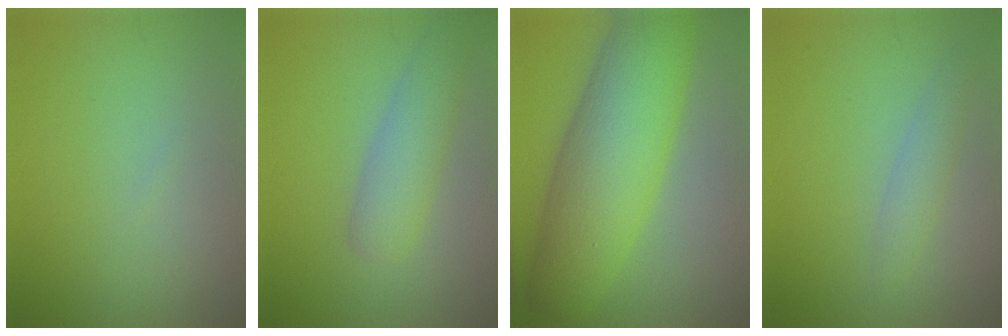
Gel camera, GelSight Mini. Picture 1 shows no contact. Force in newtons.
{"total": 3.9, "press": 3.9, "slide": 0.2}
{"total": 10.1, "press": 10.1, "slide": 0.1}
{"total": 1.8, "press": 1.8, "slide": 0.0}